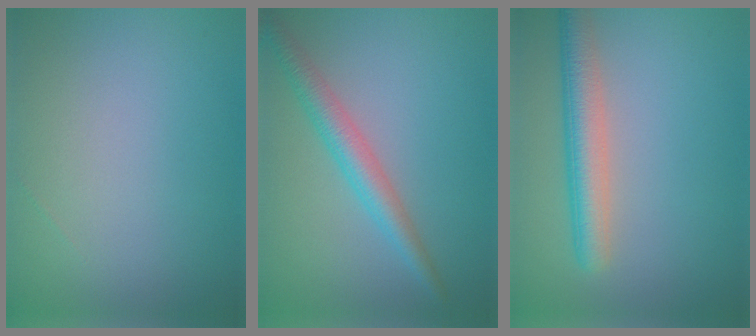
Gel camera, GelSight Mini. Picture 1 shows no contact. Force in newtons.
{"total": 3.4, "press": 3.4, "slide": 0.1}
{"total": 4.3, "press": 4.3, "slide": 0.2}